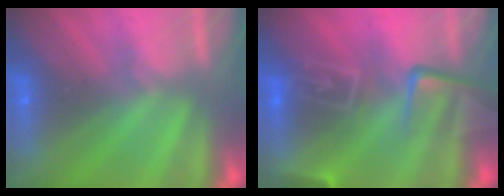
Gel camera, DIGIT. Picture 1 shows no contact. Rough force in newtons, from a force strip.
{"total": 8.8}